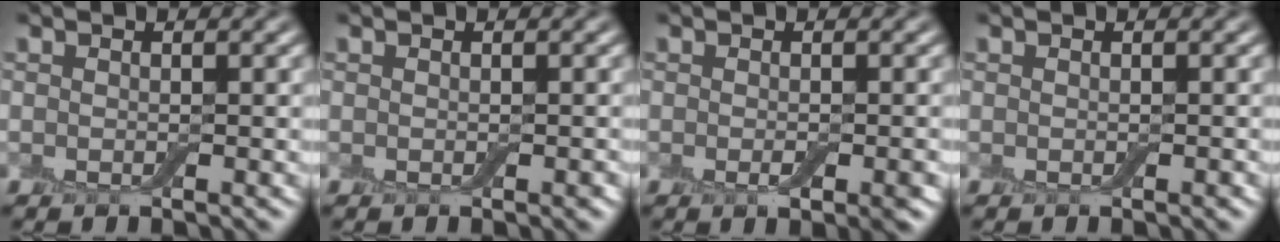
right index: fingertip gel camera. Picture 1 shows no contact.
{"total": 0.5, "force": [-0.1, 0.3, 0.4], "torque": [-0.008, -0.002, 0.000]}
{"total": 1.8, "force": [-0.6, 0.5, 1.6], "torque": [-0.021, -0.005, -0.008]}
{"total": 0.0}